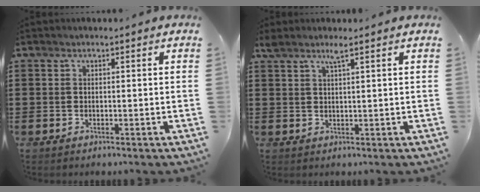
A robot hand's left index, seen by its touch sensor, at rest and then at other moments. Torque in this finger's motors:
{"motor_torque": [0.52, -0.38, 0.23, 0.05]}